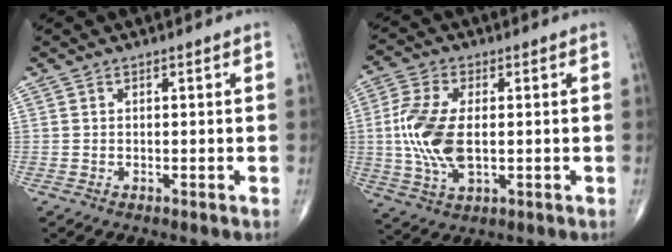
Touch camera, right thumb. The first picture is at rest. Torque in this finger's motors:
{"motor_torque": [1.12, 2.14, 1.53, 0.05, 0.20]}